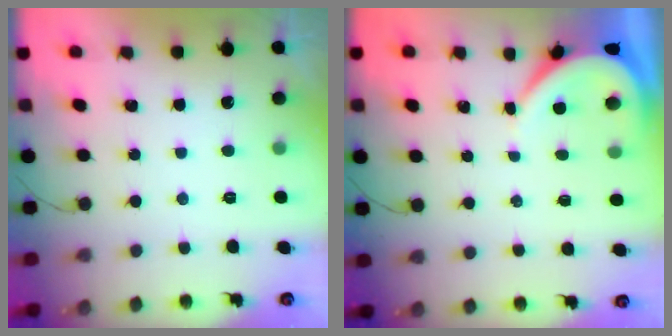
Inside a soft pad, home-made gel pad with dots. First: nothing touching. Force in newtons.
{"total": 3.8, "press": 3.7, "slide": 0.4}